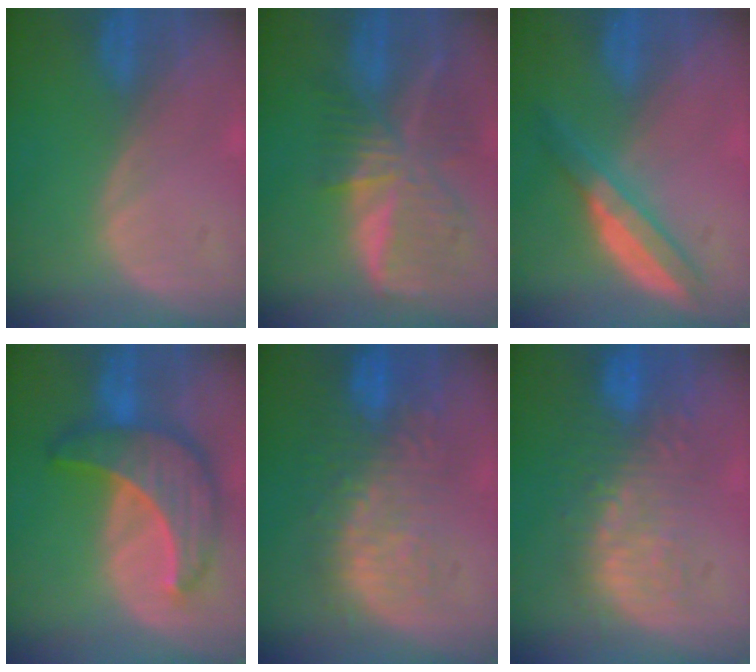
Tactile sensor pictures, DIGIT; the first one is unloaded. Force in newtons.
{"total": 9.5, "press": 8.3, "slide": 4.6}
{"total": 5.7, "press": 5.2, "slide": 2.5}
{"total": 9.6, "press": 9.6, "slide": 0.8}
{"total": 11.0, "press": 9.5, "slide": 5.4}
{"total": 10.2, "press": 9.1, "slide": 4.7}